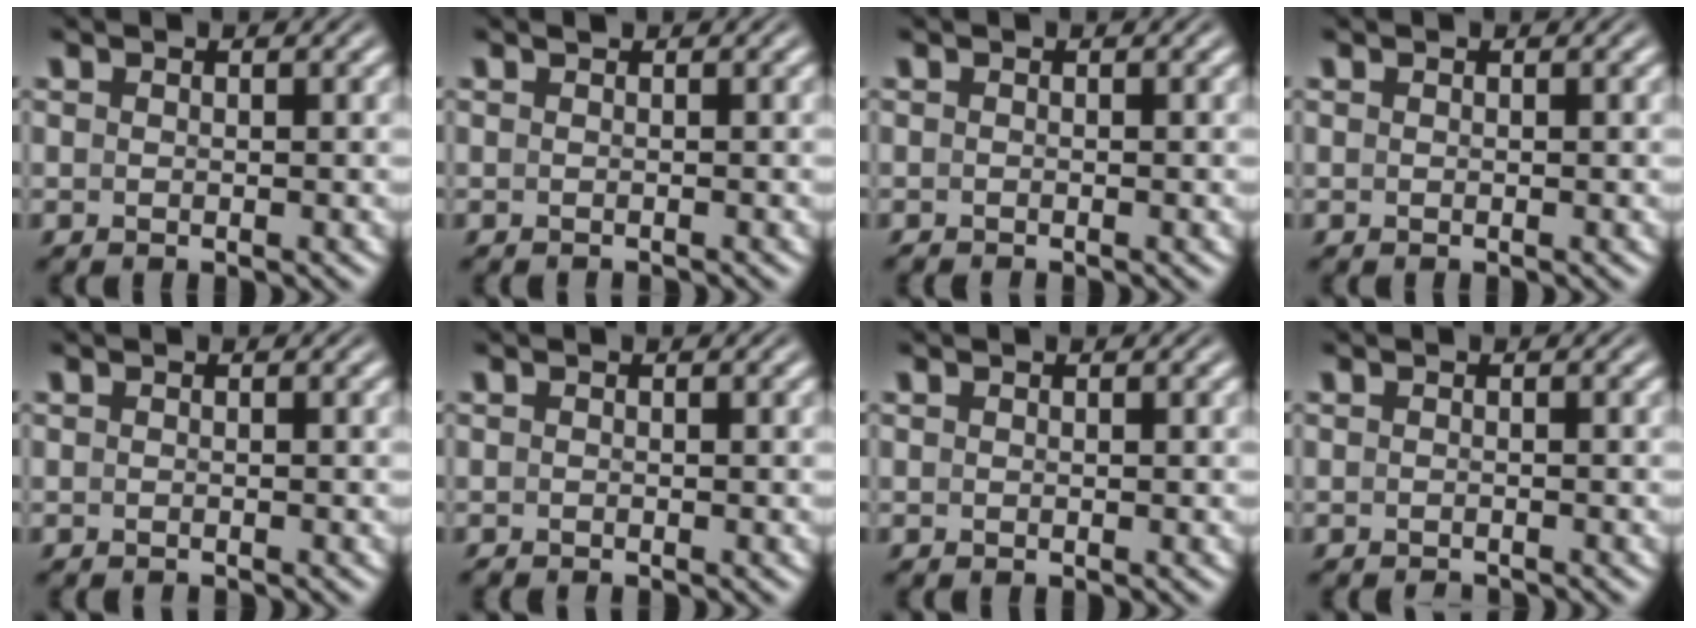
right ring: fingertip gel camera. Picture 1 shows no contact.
{"total": 0.7, "force": [-0.6, -0.3, -0.2], "torque": [-0.003, -0.004, -0.005]}
{"total": 0.7, "force": [-0.6, -0.2, 0.0], "torque": [-0.001, -0.007, -0.008]}
{"total": 0.0}
{"total": 0.7, "force": [-0.6, -0.3, -0.1], "torque": [-0.003, -0.005, -0.008]}
{"total": 0.7, "force": [-0.6, -0.2, 0.0], "torque": [0.000, -0.008, -0.007]}
{"total": 0.0}
{"total": 1.3, "force": [-1.2, -0.3, -0.1], "torque": [-0.004, -0.009, -0.017]}